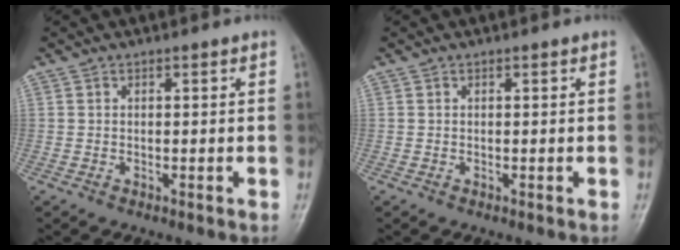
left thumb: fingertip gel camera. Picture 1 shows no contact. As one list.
[{"total": 0.0}]